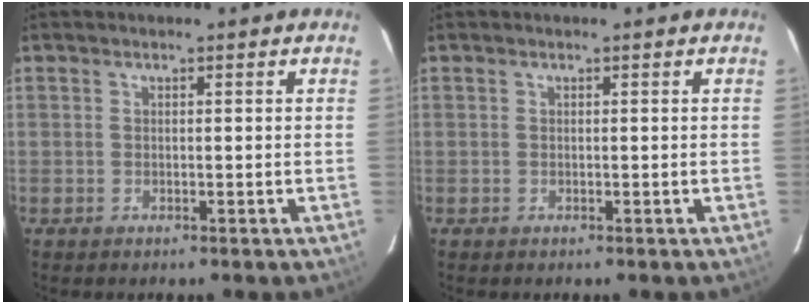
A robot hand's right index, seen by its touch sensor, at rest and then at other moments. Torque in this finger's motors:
{"motor_torque": [0.00, 0.00, 0.04, 0.00]}